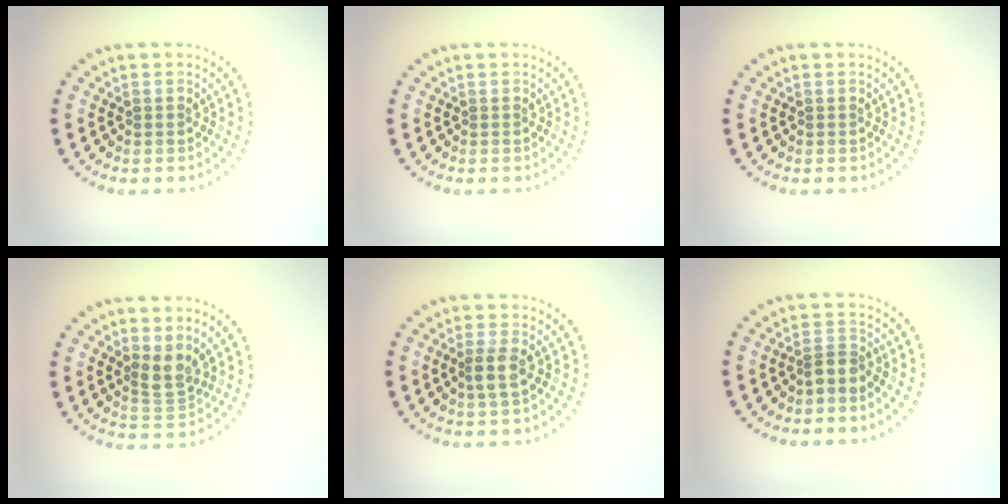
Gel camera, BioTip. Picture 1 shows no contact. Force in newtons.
{"total": 0.0}
{"total": 0.0}
{"total": 2.7, "press": 2.3, "slide": 1.4}
{"total": 2.0, "press": 1.8, "slide": 0.9}
{"total": 2.0, "press": 1.5, "slide": 1.3}